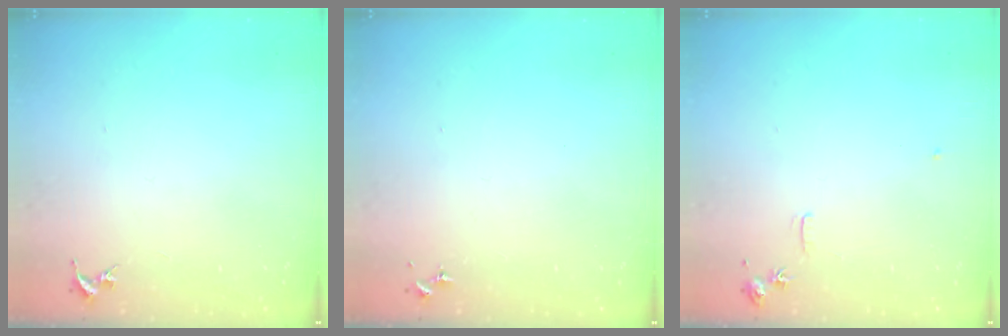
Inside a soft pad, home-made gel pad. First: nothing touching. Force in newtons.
{"total": 0.0}
{"total": 6.2, "press": 6.2, "slide": 0.8}